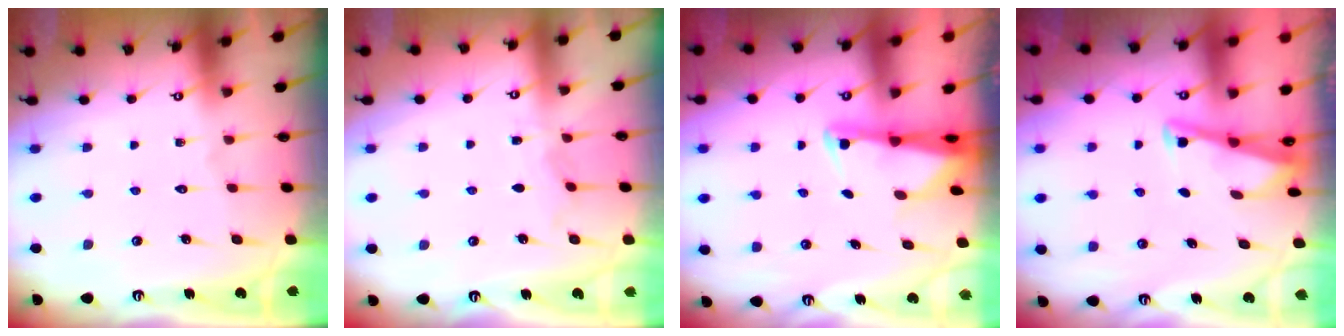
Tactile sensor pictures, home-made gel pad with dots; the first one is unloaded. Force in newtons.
{"total": 3.8, "press": 3.8, "slide": 0.1}
{"total": 2.5, "press": 2.5, "slide": 0.5}
{"total": 2.9, "press": 2.9, "slide": 0.3}